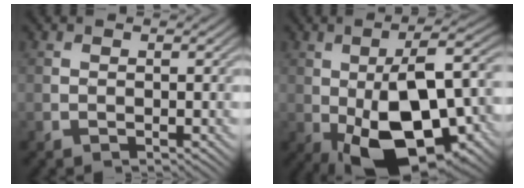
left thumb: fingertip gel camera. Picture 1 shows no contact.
{"total": 17.7, "force": [-4.3, 8.5, 14.9], "torque": [-0.236, -0.012, -0.061]}